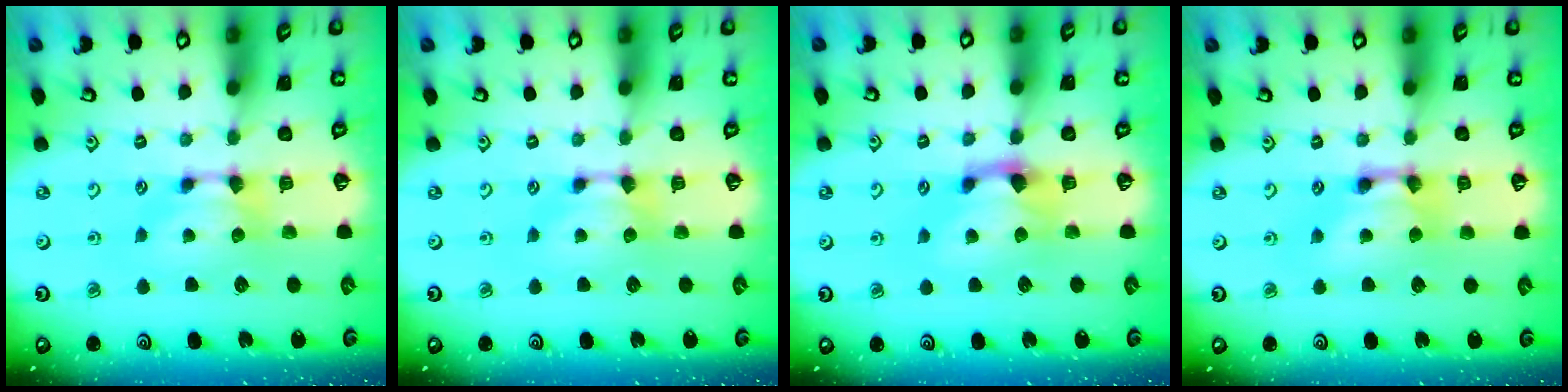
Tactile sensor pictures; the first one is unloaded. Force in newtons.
{"total": 0.0}
{"total": 1.2, "press": 0.5, "slide": 1.1}
{"total": 3.1, "press": 3.1, "slide": 0.3}